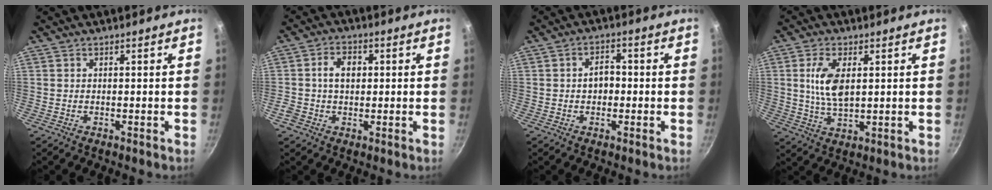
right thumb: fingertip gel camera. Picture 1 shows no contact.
{"total": 5.6, "force": [0.4, 4.4, 3.4], "torque": [-0.036, 0.008, 0.000]}
{"total": 4.0, "force": [-0.3, 2.9, 2.8], "torque": [-0.022, 0.011, -0.006]}
{"total": 8.2, "force": [1.7, 4.0, 6.9], "torque": [-0.128, -0.010, 0.035]}